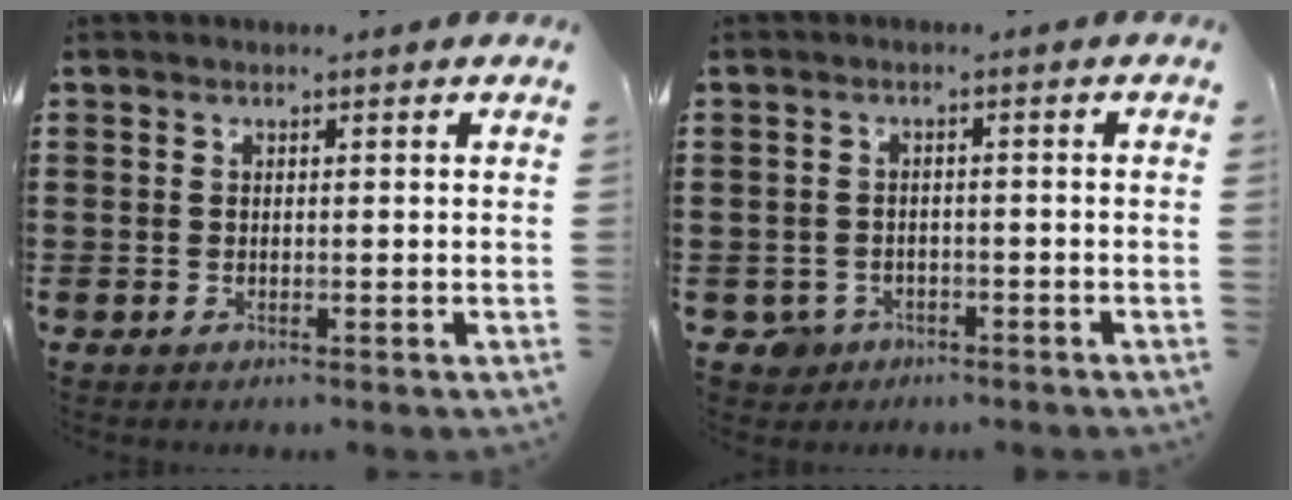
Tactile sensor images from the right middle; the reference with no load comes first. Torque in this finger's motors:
{"motor_torque": [-0.06, 0.12, 0.00, -0.03]}